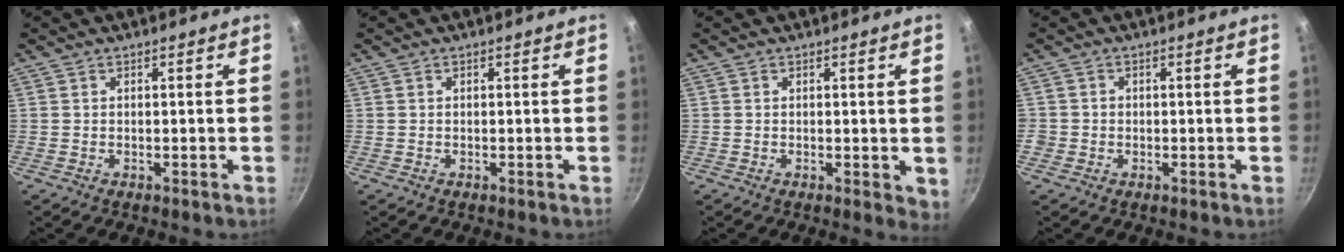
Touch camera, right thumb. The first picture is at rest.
{"total": 0.0}
{"total": 2.7, "force": [0.2, 1.1, 2.5], "torque": [-0.026, -0.009, 0.002]}
{"total": 1.7, "force": [-0.6, 1.6, 0.4], "torque": [-0.002, 0.005, -0.011]}